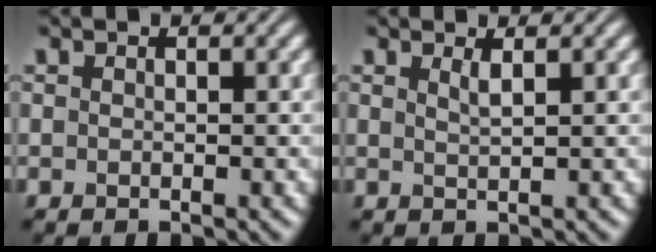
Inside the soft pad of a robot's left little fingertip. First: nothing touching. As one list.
[{"total": 1.1, "force": [0.7, 0.3, 0.9], "torque": [-0.010, 0.001, 0.009]}]